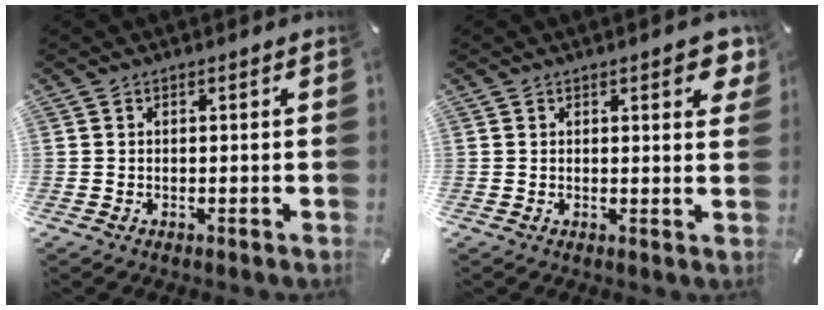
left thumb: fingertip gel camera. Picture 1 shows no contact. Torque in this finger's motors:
{"motor_torque": [0.72, 1.17, 0.43, -0.38, 0.12]}